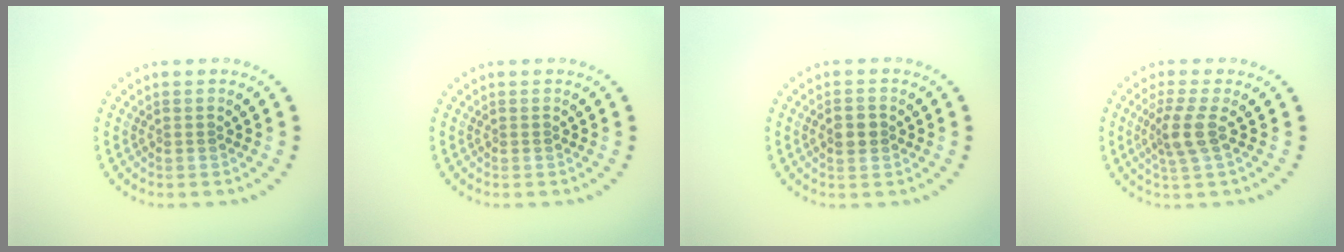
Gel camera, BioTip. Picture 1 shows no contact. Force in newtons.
{"total": 0.0}
{"total": 2.3, "press": 2.3, "slide": 0.0}
{"total": 2.8, "press": 2.1, "slide": 1.9}